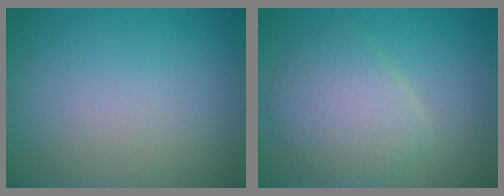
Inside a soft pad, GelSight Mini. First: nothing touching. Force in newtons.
{"total": 5.0, "press": 5.0, "slide": 0.1}